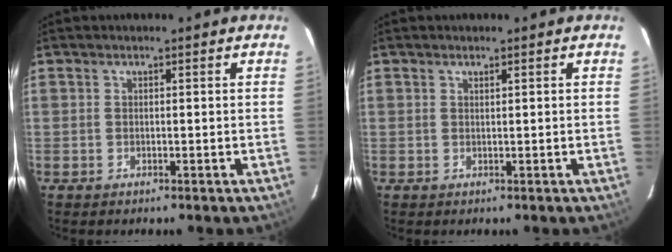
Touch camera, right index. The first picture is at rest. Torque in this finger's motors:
{"motor_torque": [-0.07, 0.07, -0.04, -0.01]}